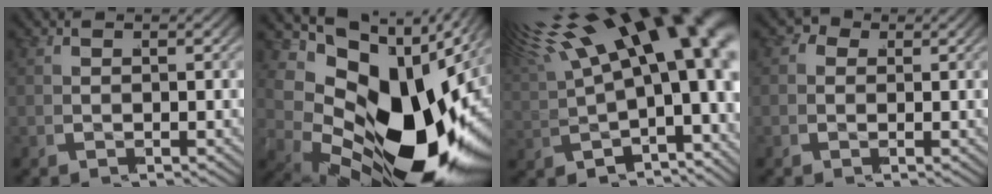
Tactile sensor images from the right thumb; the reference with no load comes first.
{"total": 20.9, "force": [-1.1, 12.9, 16.4], "torque": [-0.271, -0.040, -0.002]}
{"total": 10.8, "force": [2.6, 5.9, 8.6], "torque": [-0.141, -0.006, 0.051]}
{"total": 1.4, "force": [0.2, 1.4, 0.0], "torque": [-0.009, -0.002, -0.004]}